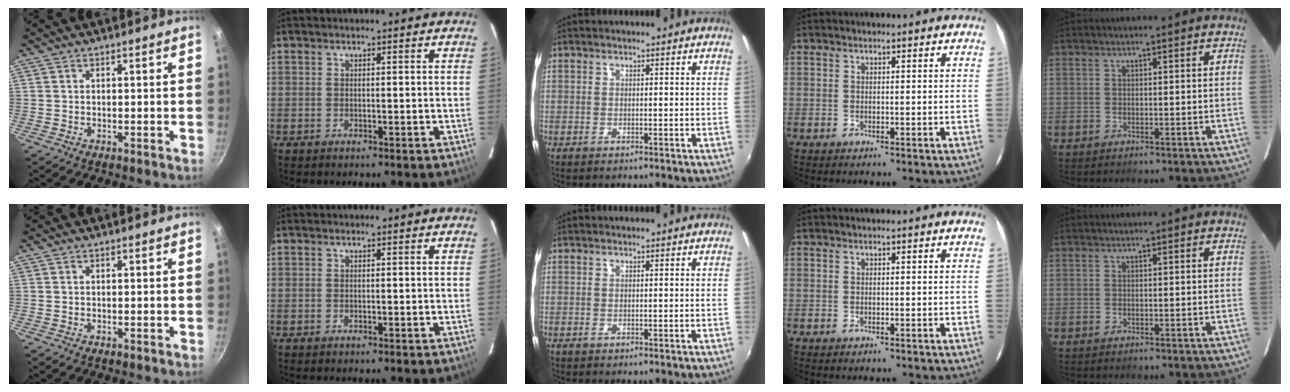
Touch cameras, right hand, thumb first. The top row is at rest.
{}